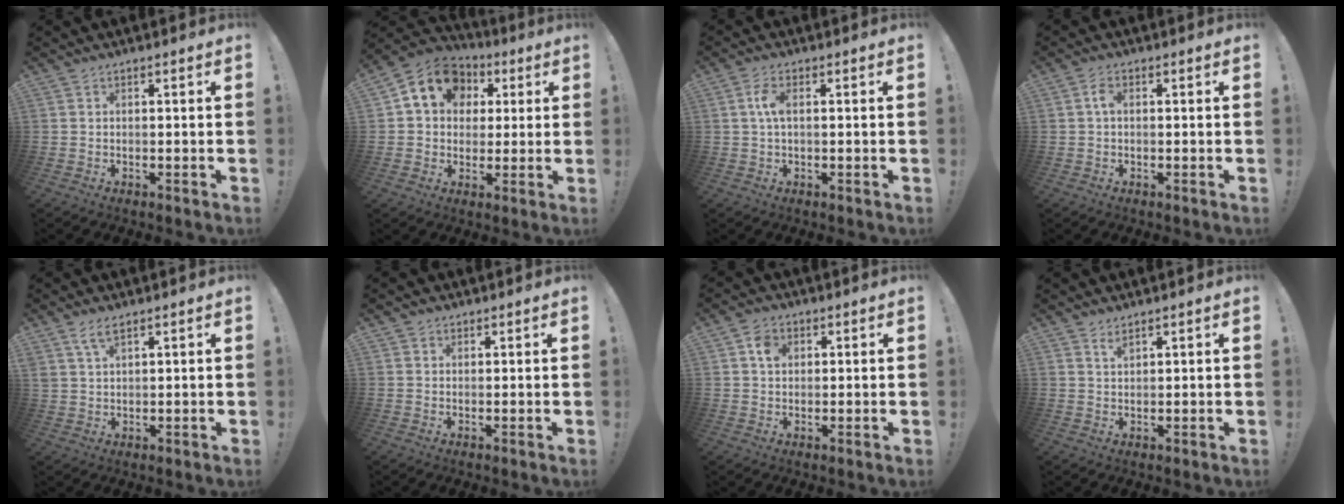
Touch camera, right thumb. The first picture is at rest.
{"total": 12.2, "force": [4.2, 10.1, 5.4], "torque": [-0.067, -0.016, 0.079]}
{"total": 4.5, "force": [0.4, 1.9, 4.1], "torque": [-0.086, 0.008, 0.006]}
{"total": 2.5, "force": [0.3, 1.4, 2.0], "torque": [-0.035, 0.007, 0.002]}
{"total": 4.3, "force": [2.8, 1.6, 2.9], "torque": [-0.057, -0.009, 0.053]}
{"total": 1.3, "force": [1.0, 0.8, 0.2], "torque": [0.001, -0.004, 0.019]}
{"total": 4.3, "force": [1.4, 3.5, 2.2], "torque": [-0.028, 0.000, 0.024]}
{"total": 1.9, "force": [1.5, 0.3, 1.1], "torque": [-0.011, -0.010, 0.026]}